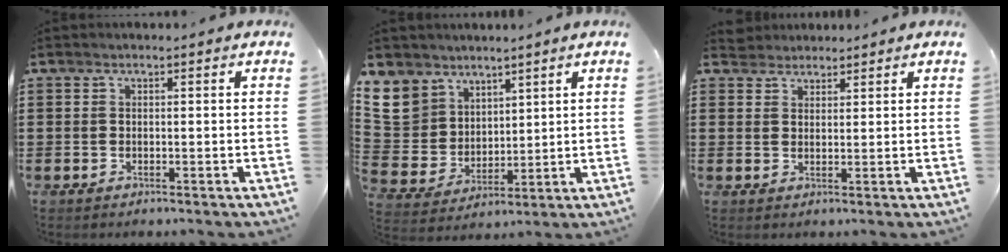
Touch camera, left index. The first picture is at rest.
{"total": 8.1, "force": [5.3, 6.1, 0.8], "torque": [-0.070, -0.023, 0.106]}
{"total": 2.2, "force": [2.0, 0.9, -0.3], "torque": [-0.002, 0.005, 0.041]}